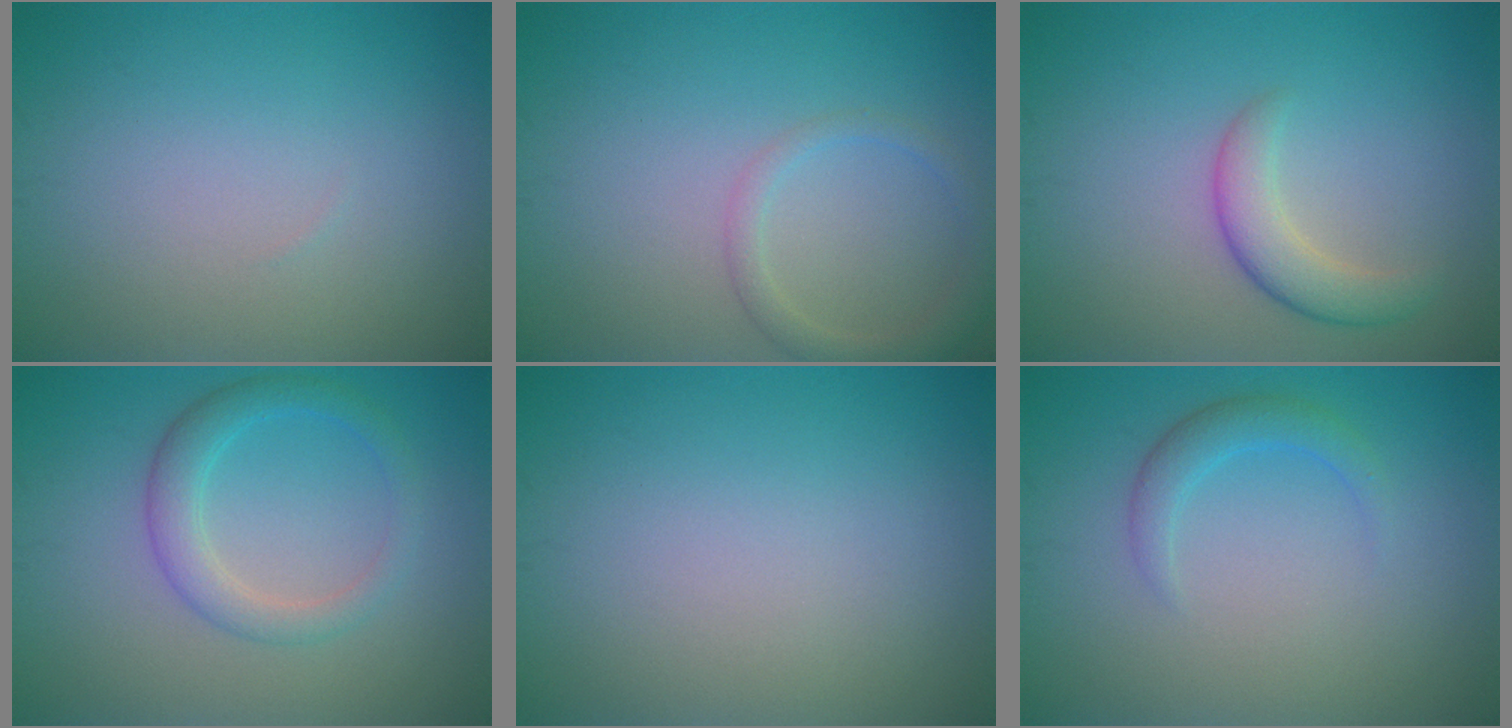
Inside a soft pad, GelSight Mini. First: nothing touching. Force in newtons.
{"total": 2.1, "press": 2.1, "slide": 0.1}
{"total": 3.0, "press": 3.0, "slide": 0.1}
{"total": 3.1, "press": 3.1, "slide": 0.1}
{"total": 0.0}
{"total": 2.0, "press": 2.0, "slide": 0.1}